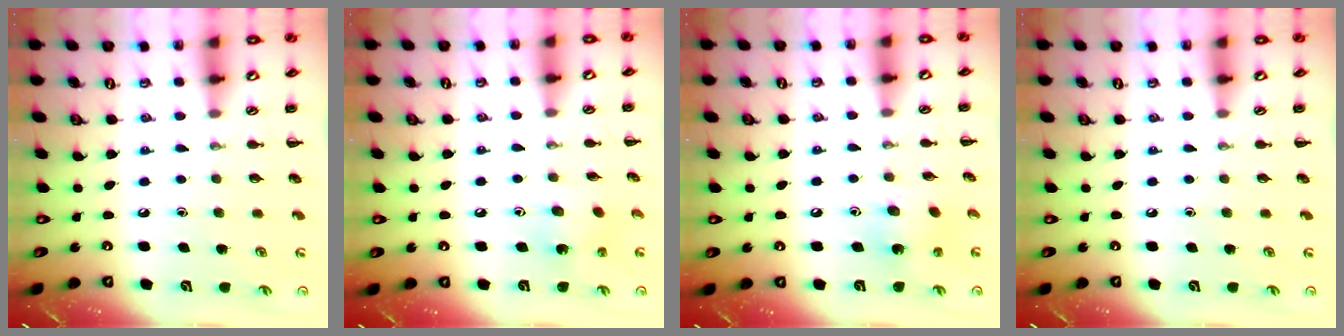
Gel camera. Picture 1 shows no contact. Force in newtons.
{"total": 2.3, "press": 2.2, "slide": 0.5}
{"total": 4.2, "press": 4.1, "slide": 0.8}
{"total": 0.0}